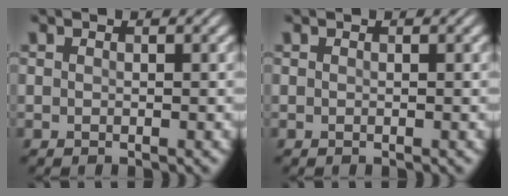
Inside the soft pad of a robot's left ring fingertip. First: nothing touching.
{"total": 0.0}